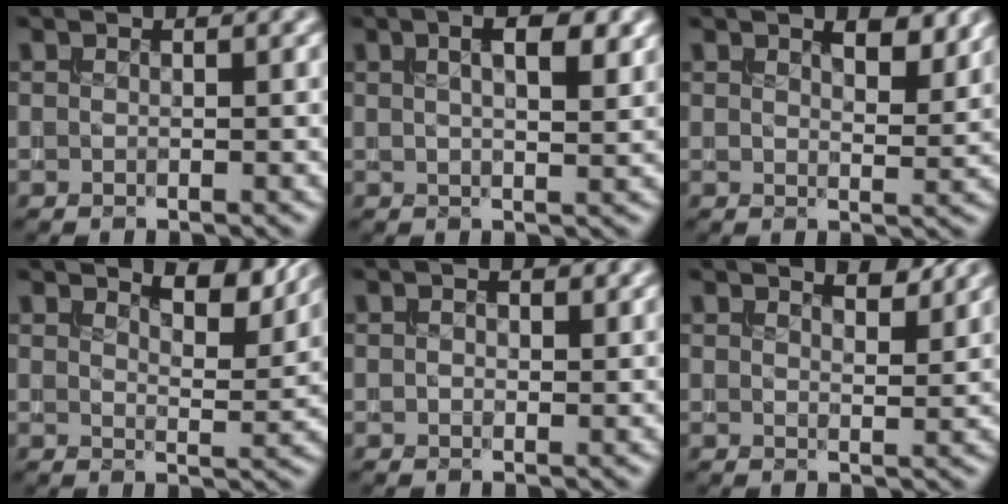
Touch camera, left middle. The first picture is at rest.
{"total": 4.2, "force": [1.8, 1.4, 3.6], "torque": [-0.047, 0.008, 0.021]}
{"total": 2.9, "force": [2.0, 1.0, 1.8], "torque": [-0.031, -0.004, 0.030]}
{"total": 4.1, "force": [3.3, 1.0, 2.2], "torque": [-0.038, -0.003, 0.044]}
{"total": 0.9, "force": [0.1, 0.6, 0.6], "torque": [-0.011, 0.002, 0.000]}
{"total": 2.1, "force": [2.0, 0.2, 0.8], "torque": [-0.014, -0.002, 0.026]}